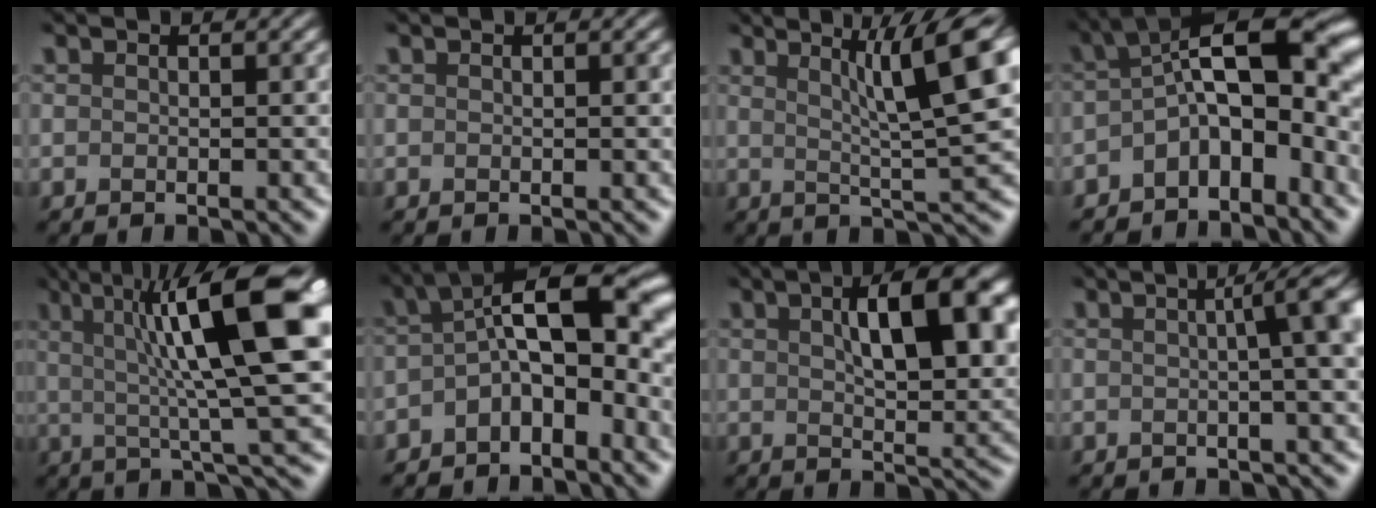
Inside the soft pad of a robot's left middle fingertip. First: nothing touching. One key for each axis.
{"total": 0.7, "fx": 0.2, "fy": 0.4, "fz": 0.5, "tx": 0.002, "ty": 0.004, "tz": -0.006}
{"total": 7.8, "fx": 2.6, "fy": 0.4, "fz": 7.3, "tx": -0.104, "ty": 0.019, "tz": 0.052}
{"total": 8.1, "fx": -2.3, "fy": 3.2, "fz": 7.1, "tx": -0.116, "ty": 0.027, "tz": -0.040}
{"total": 12.0, "fx": 3.6, "fy": 2.1, "fz": 11.3, "tx": -0.167, "ty": 0.020, "tz": 0.065}
{"total": 7.0, "fx": -1.8, "fy": 2.6, "fz": 6.3, "tx": -0.114, "ty": 0.025, "tz": -0.031}
{"total": 7.9, "fx": 2.7, "fy": 1.9, "fz": 7.2, "tx": -0.102, "ty": 0.013, "tz": 0.052}
{"total": 6.2, "fx": 0.7, "fy": 1.4, "fz": 6.0, "tx": -0.045, "ty": 0.020, "tz": 0.010}